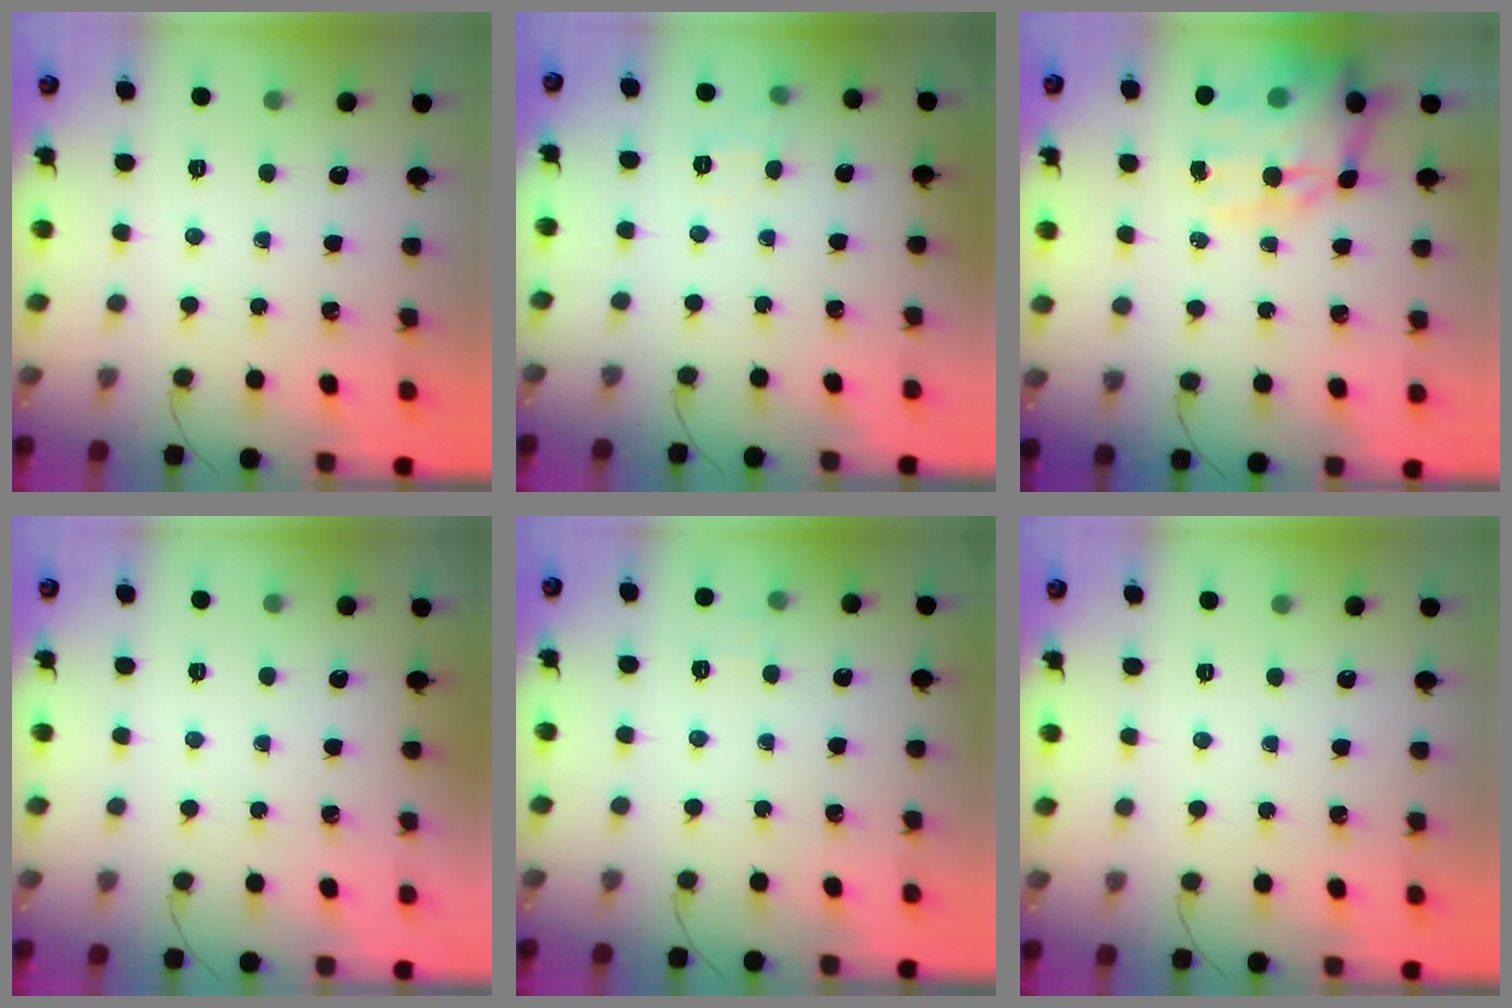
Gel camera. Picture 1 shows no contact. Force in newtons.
{"total": 6.5, "press": 6.4, "slide": 1.4}
{"total": 15.9, "press": 15.3, "slide": 4.3}
{"total": 1.9, "press": 1.9, "slide": 0.3}
{"total": 4.1, "press": 3.9, "slide": 1.2}
{"total": 0.0}